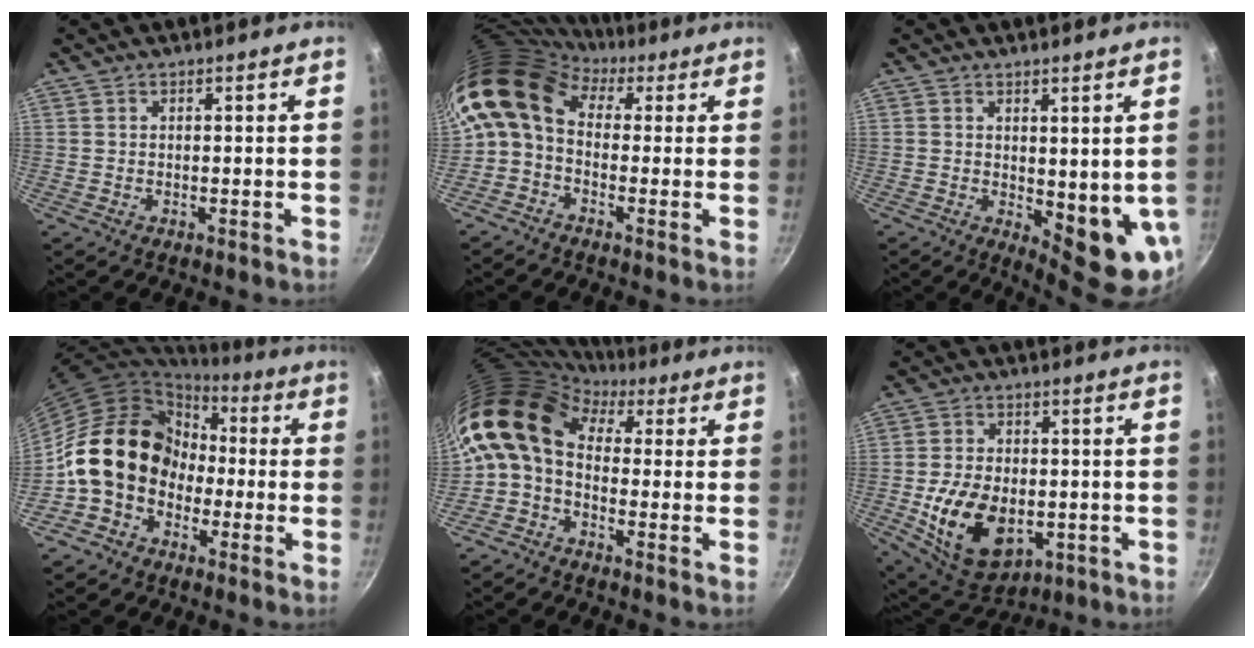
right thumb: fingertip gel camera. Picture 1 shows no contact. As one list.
[{"total": 13.0, "force": [1.8, 9.5, 8.7], "torque": [-0.169, 0.033, 0.005]}, {"total": 8.6, "force": [0.6, 3.5, 7.8], "torque": [-0.085, -0.021, 0.018]}, {"total": 15.5, "force": [-1.5, 12.6, 8.9], "torque": [-0.108, 0.050, -0.037]}, {"total": 13.8, "force": [1.5, 9.5, 9.9], "torque": [-0.187, 0.027, 0.000]}, {"total": 15.9, "force": [-3.2, 10.4, 11.5], "torque": [-0.182, 0.002, -0.037]}]